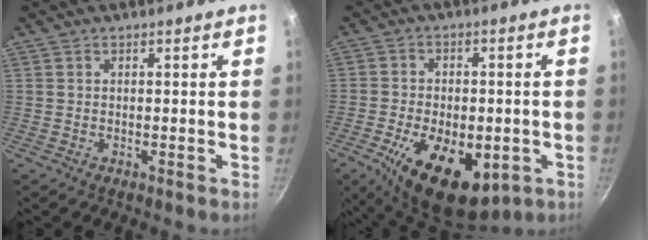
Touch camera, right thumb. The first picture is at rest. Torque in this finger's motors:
{"motor_torque": [0.12, 0.94, 1.49, -0.70, 0.20]}